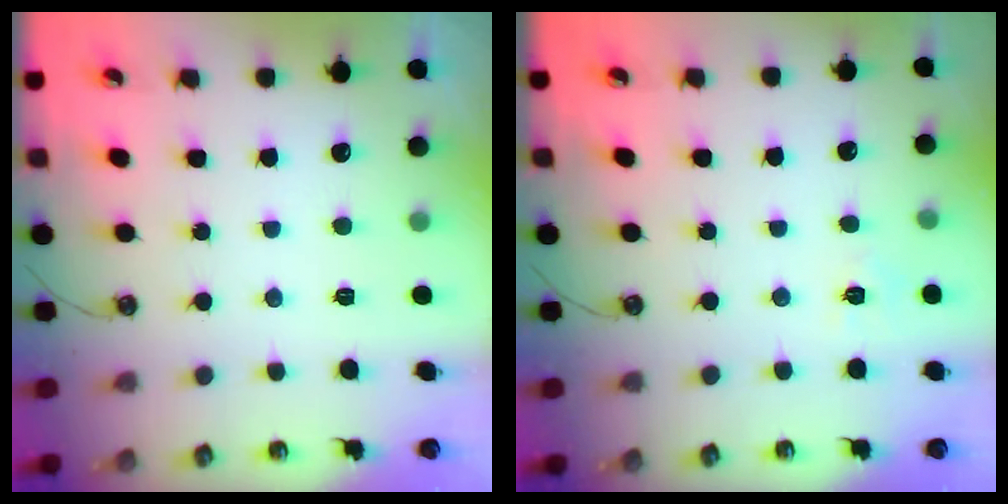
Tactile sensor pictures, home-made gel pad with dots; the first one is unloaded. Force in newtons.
{"total": 4.8, "press": 4.8, "slide": 0.7}